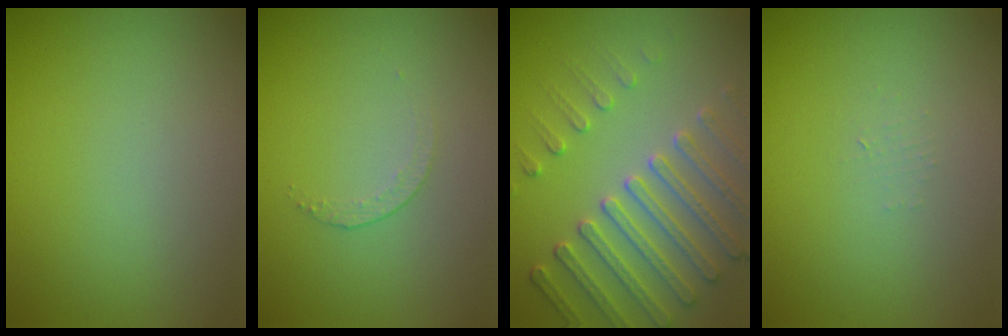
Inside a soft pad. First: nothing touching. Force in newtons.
{"total": 1.2, "press": 0.5, "slide": 1.1}
{"total": 5.0, "press": 4.5, "slide": 2.0}
{"total": 0.7, "press": 0.7, "slide": 0.1}